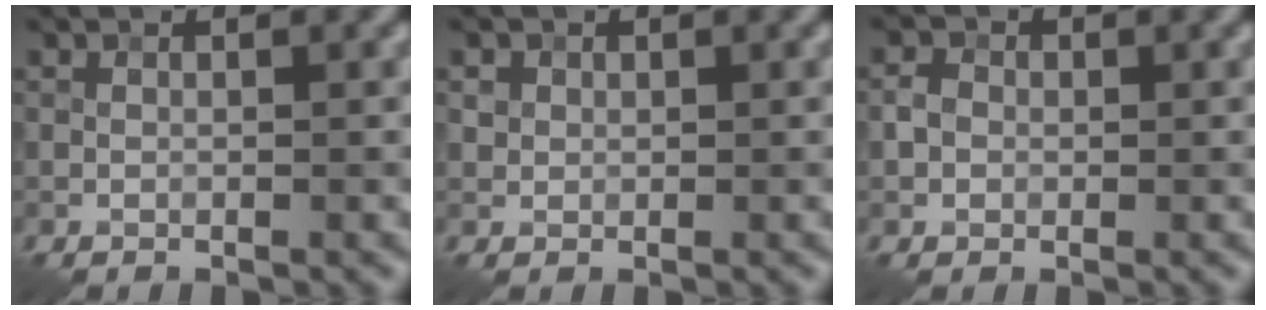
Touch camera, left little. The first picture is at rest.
{"total": 0.9, "force": [0.3, 0.9, 0.1], "torque": [0.003, -0.003, 0.006]}
{"total": 1.5, "force": [0.0, 1.4, 0.6], "torque": [-0.007, 0.001, -0.005]}